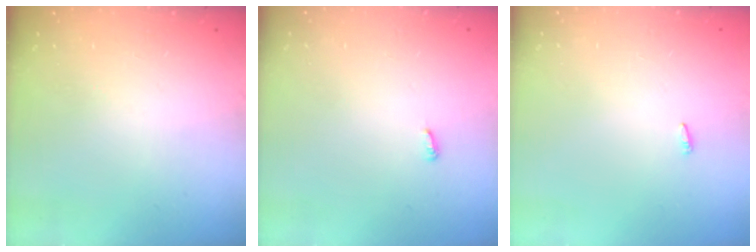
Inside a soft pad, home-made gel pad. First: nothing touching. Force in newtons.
{"total": 2.9, "press": 2.9, "slide": 0.2}
{"total": 1.8, "press": 1.7, "slide": 0.6}